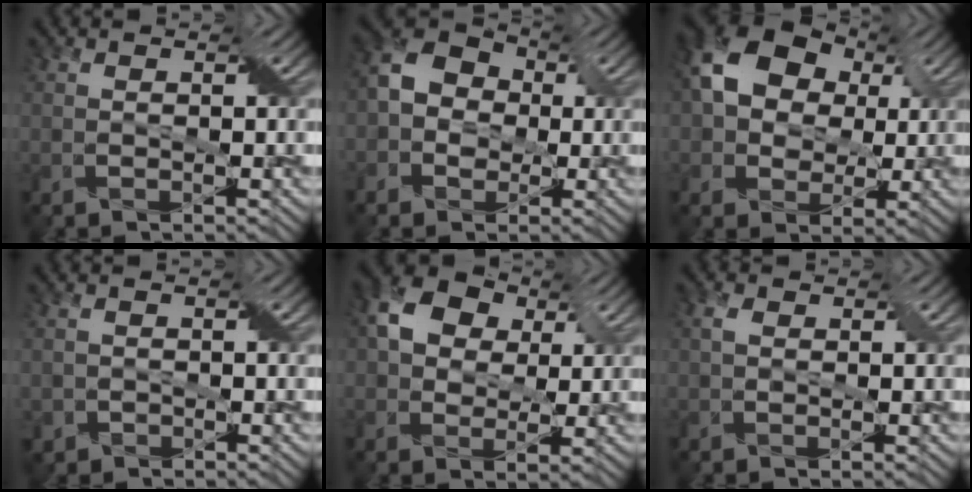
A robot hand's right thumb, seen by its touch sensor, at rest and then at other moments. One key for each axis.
{"total": 6.3, "fx": -0.7, "fy": 5.4, "fz": 3.2, "tx": -0.074, "ty": 0.006, "tz": -0.029}
{"total": 12.6, "fx": 3.2, "fy": 9.4, "fz": 7.7, "tx": -0.170, "ty": 0.023, "tz": 0.044}
{"total": 1.2, "fx": -0.6, "fy": 1.1, "fz": 0.0, "tx": 0.003, "ty": -0.004, "tz": -0.010}
{"total": 8.0, "fx": 2.8, "fy": 5.8, "fz": 4.7, "tx": -0.110, "ty": 0.016, "tz": 0.041}
{"total": 1.5, "fx": 0.4, "fy": 0.9, "fz": 1.1, "tx": -0.023, "ty": 0.006, "tz": 0.006}